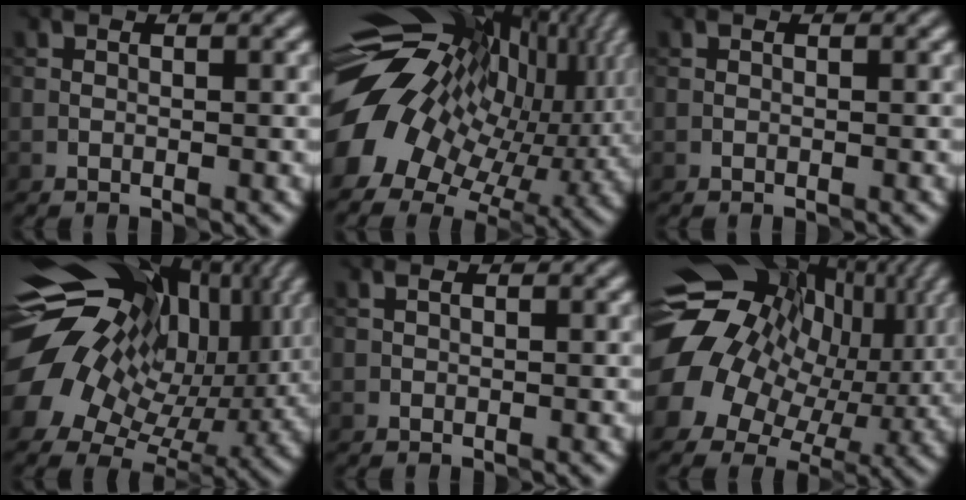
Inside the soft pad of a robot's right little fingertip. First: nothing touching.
{"total": 15.6, "force": [2.7, 10.8, 10.8], "torque": [-0.210, -0.006, 0.069]}
{"total": 0.0}
{"total": 17.7, "force": [5.3, 12.4, 11.5], "torque": [-0.199, 0.009, 0.112]}
{"total": 0.0}
{"total": 15.6, "force": [2.6, 12.7, 8.7], "torque": [-0.159, -0.011, 0.060]}